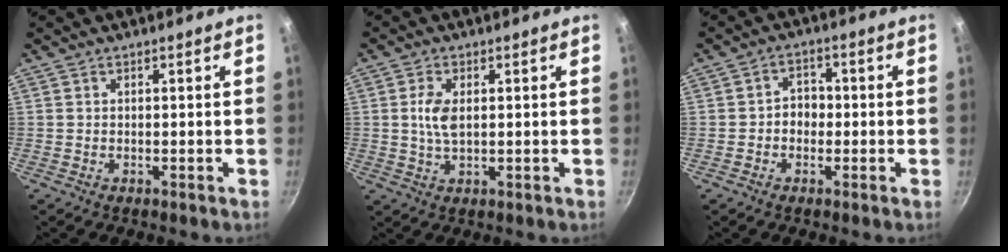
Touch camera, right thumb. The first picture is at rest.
{"total": 4.7, "force": [0.7, 2.5, 4.0], "torque": [-0.081, 0.000, 0.012]}
{"total": 3.9, "force": [-0.7, 3.2, 2.0], "torque": [-0.005, 0.012, -0.014]}